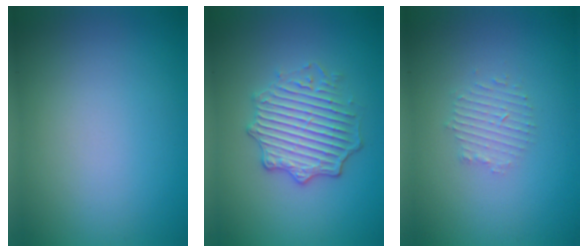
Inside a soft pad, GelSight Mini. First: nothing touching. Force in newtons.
{"total": 4.5, "press": 4.0, "slide": 2.0}
{"total": 1.8, "press": 1.7, "slide": 0.4}